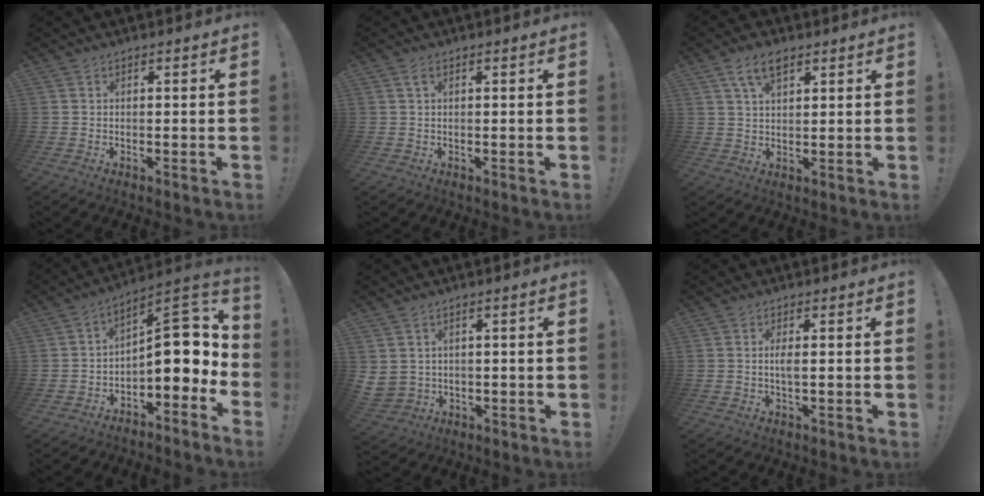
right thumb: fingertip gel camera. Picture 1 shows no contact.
{"total": 1.7, "force": [0.7, 0.7, 1.3], "torque": [-0.023, 0.002, 0.011]}
{"total": 6.9, "force": [3.7, 3.3, 4.7], "torque": [-0.088, -0.004, 0.069]}
{"total": 13.5, "force": [-0.2, 6.6, 11.7], "torque": [-0.152, 0.000, 0.002]}
{"total": 3.6, "force": [1.5, 3.2, 1.0], "torque": [-0.028, -0.007, 0.032]}
{"total": 2.1, "force": [0.1, 0.4, 2.1], "torque": [-0.042, 0.001, 0.000]}